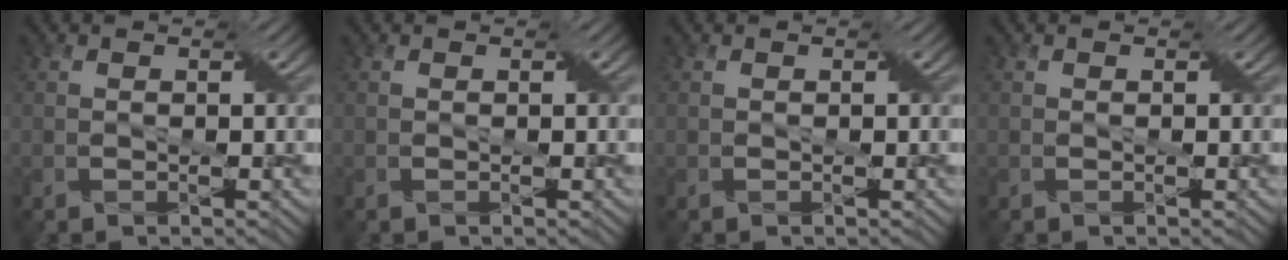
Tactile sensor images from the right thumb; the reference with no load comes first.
{"total": 0.0}
{"total": 0.0}
{"total": 0.0}